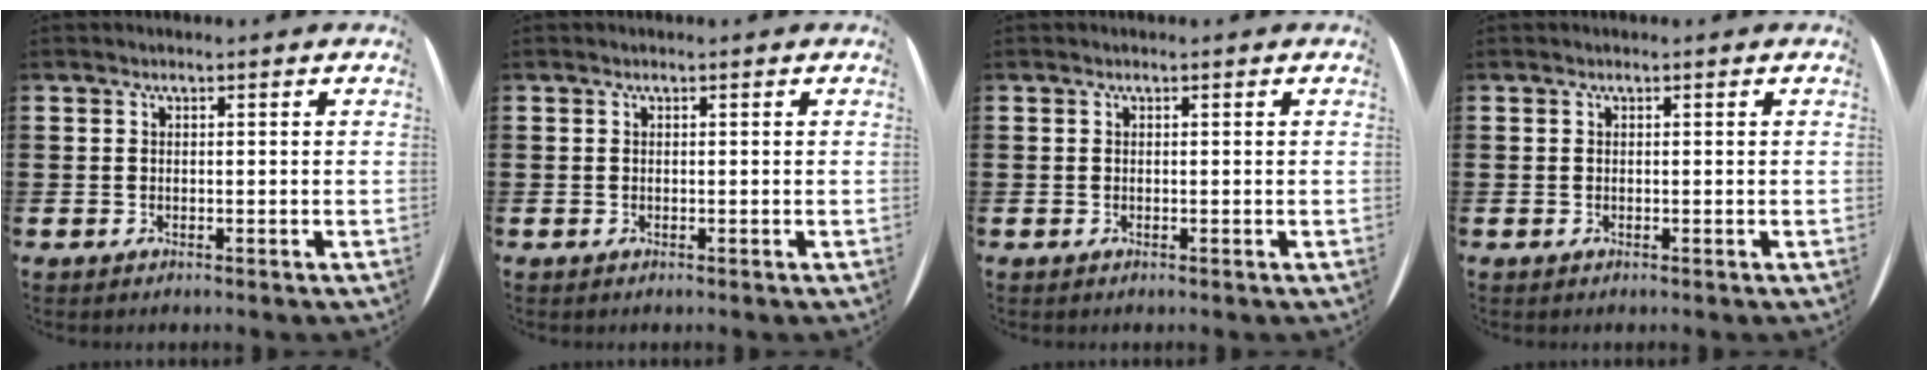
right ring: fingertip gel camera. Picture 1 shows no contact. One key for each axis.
{"total": 0.0}
{"total": 0.0}
{"total": 0.0}